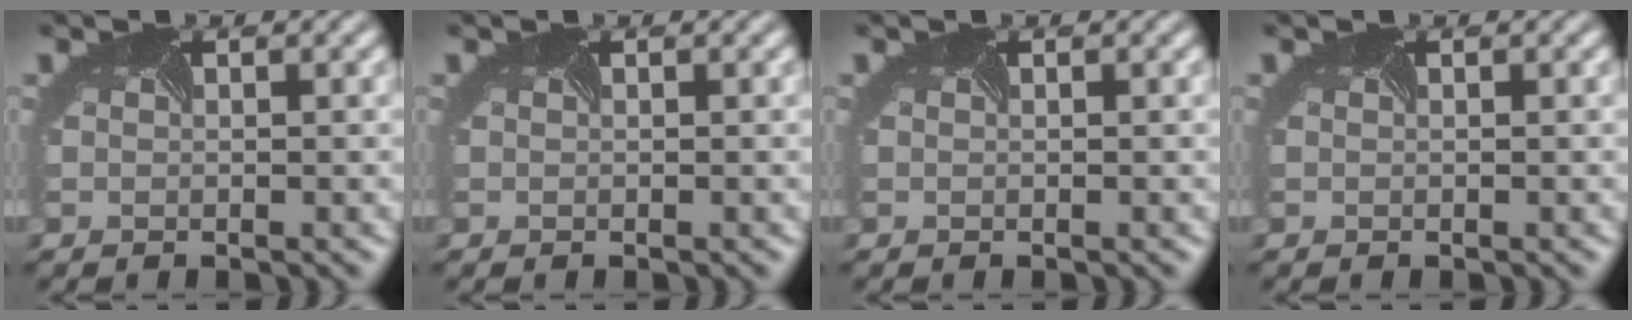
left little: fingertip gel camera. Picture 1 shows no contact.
{"total": 0.0}
{"total": 0.0}
{"total": 0.0}